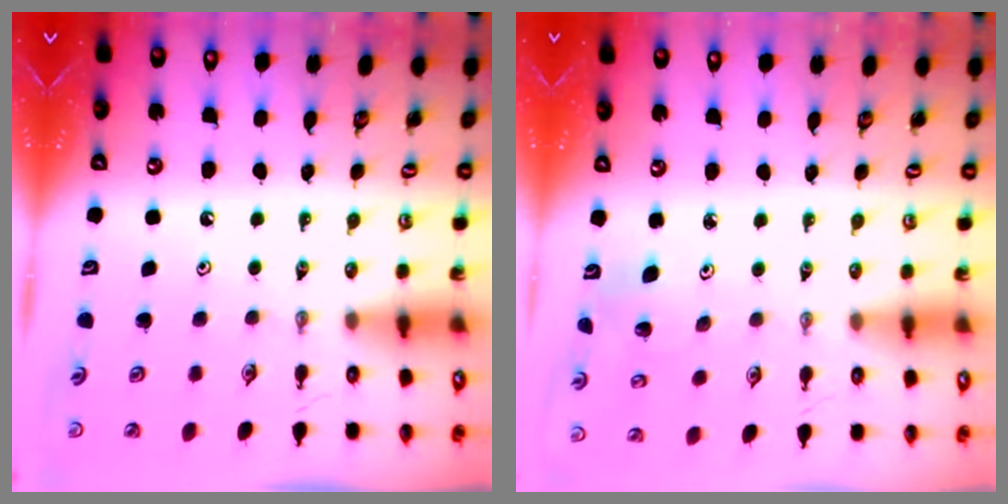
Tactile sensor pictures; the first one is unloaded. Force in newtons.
{"total": 4.2, "press": 3.8, "slide": 1.9}